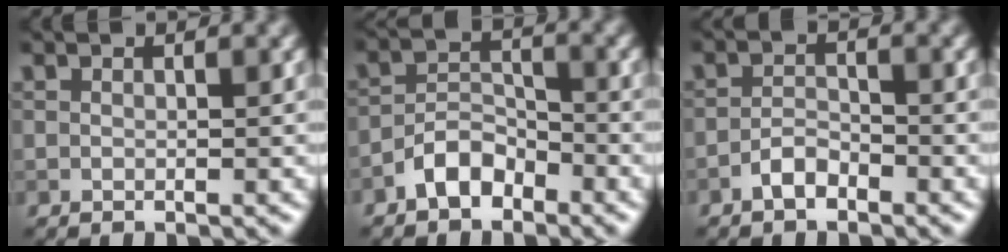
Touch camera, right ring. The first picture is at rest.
{"total": 3.3, "force": [-2.4, 1.6, 1.6], "torque": [-0.025, 0.012, -0.050]}
{"total": 1.9, "force": [-1.4, 0.8, 1.1], "torque": [-0.021, 0.006, -0.030]}